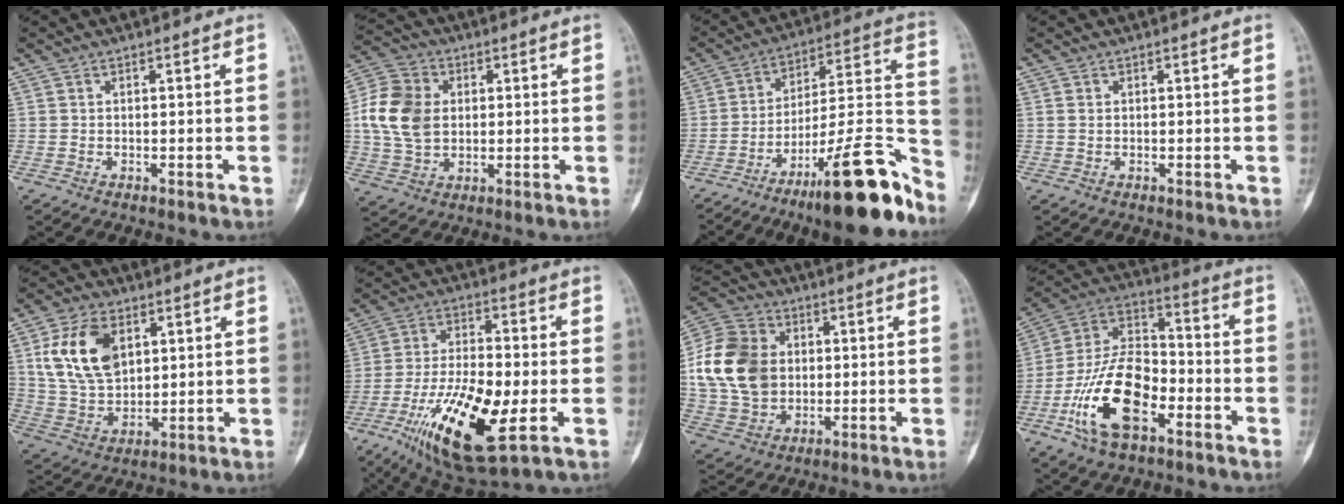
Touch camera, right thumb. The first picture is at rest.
{"total": 12.4, "force": [1.2, 9.2, 8.1], "torque": [-0.149, 0.007, 0.021]}
{"total": 21.8, "force": [-14.2, 4.3, 16.0], "torque": [-0.200, 0.106, -0.220]}
{"total": 0.7, "force": [0.2, 0.5, 0.5], "torque": [-0.013, 0.001, 0.005]}
{"total": 14.4, "force": [4.9, 9.1, 10.0], "torque": [-0.171, -0.014, 0.102]}
{"total": 19.6, "force": [-6.4, 6.5, 17.3], "torque": [-0.333, 0.003, -0.102]}
{"total": 17.4, "force": [1.6, 13.5, 10.9], "torque": [-0.192, 0.010, 0.030]}
{"total": 18.6, "force": [-7.2, 9.7, 14.2], "torque": [-0.254, 0.051, -0.136]}